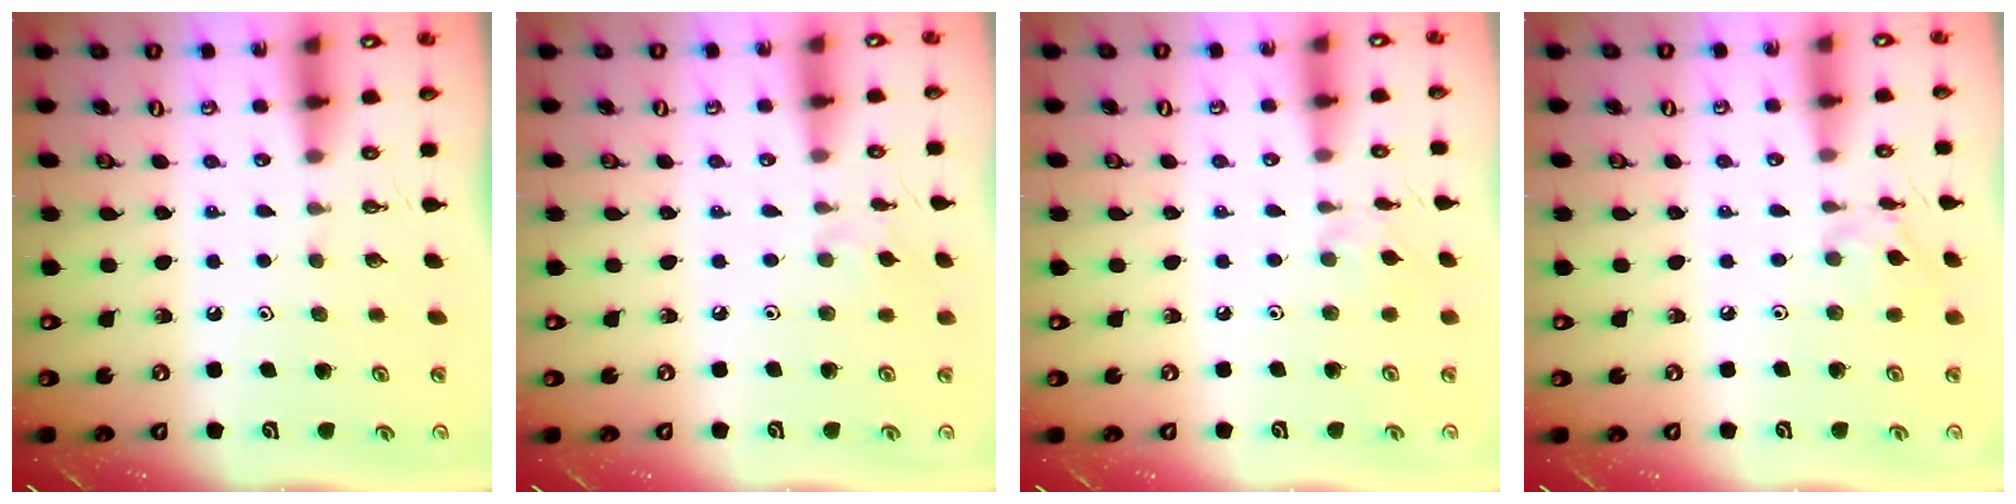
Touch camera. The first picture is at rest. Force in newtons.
{"total": 2.9, "press": 2.8, "slide": 0.6}
{"total": 1.9, "press": 1.9, "slide": 0.5}
{"total": 5.7, "press": 5.6, "slide": 0.4}